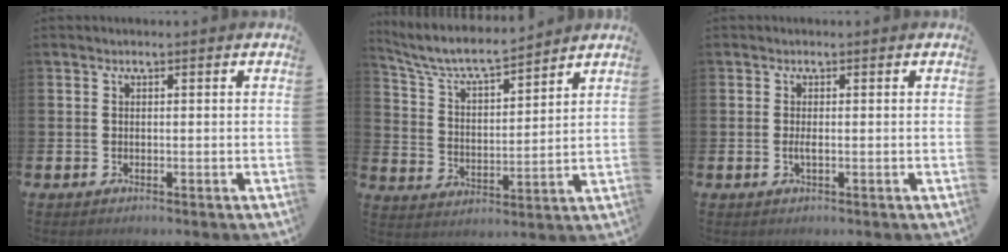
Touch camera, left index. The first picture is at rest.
{"total": 7.0, "force": [6.5, 1.1, 2.4], "torque": [-0.079, -0.043, 0.111]}
{"total": 1.0, "force": [-0.1, 0.2, 0.9], "torque": [-0.023, 0.001, -0.001]}